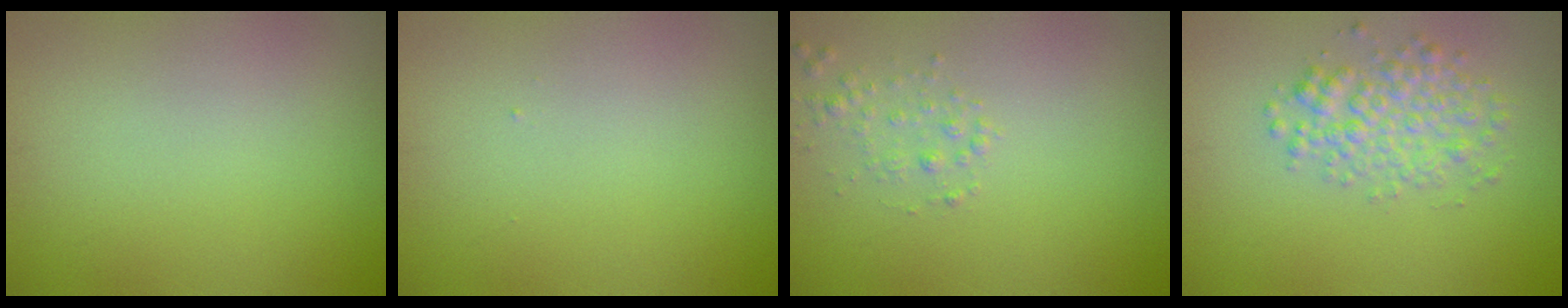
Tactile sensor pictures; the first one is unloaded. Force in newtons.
{"total": 0.0}
{"total": 1.2, "press": 1.2, "slide": 0.1}
{"total": 3.2, "press": 3.2, "slide": 0.2}